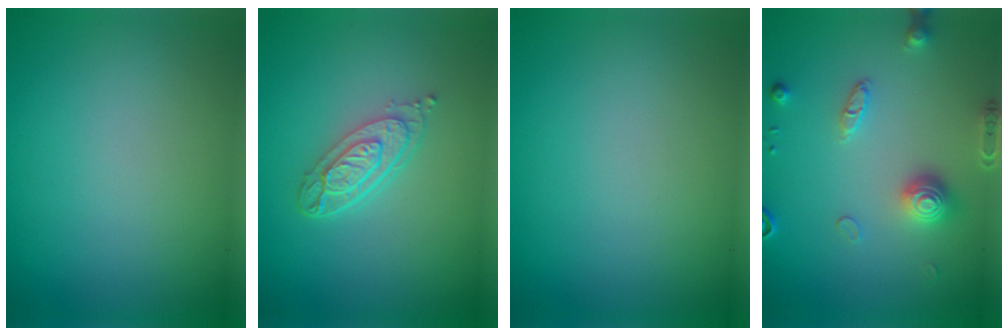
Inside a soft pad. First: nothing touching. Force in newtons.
{"total": 3.7, "press": 2.8, "slide": 2.3}
{"total": 0.0}
{"total": 3.2, "press": 3.0, "slide": 0.9}